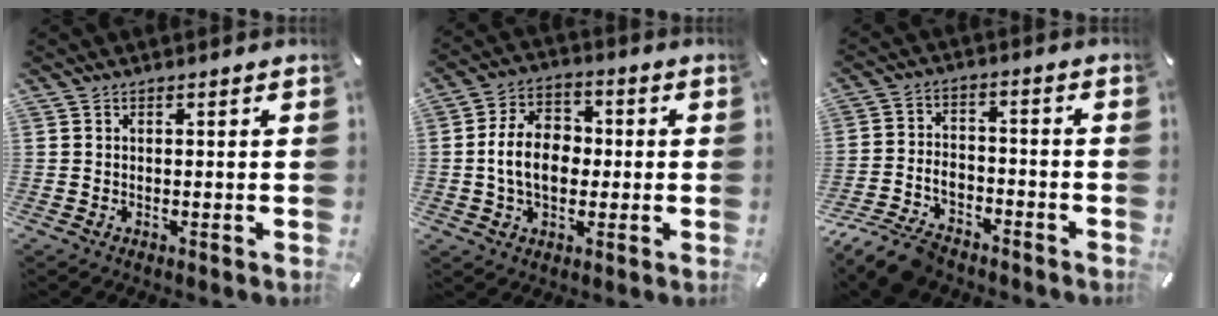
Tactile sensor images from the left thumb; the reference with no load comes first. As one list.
[{"total": 10.8, "force": [-0.8, 8.1, 7.1], "torque": [-0.135, 0.016, -0.014]}, {"total": 9.5, "force": [-7.3, 4.8, 3.7], "torque": [-0.072, 0.036, -0.139]}]